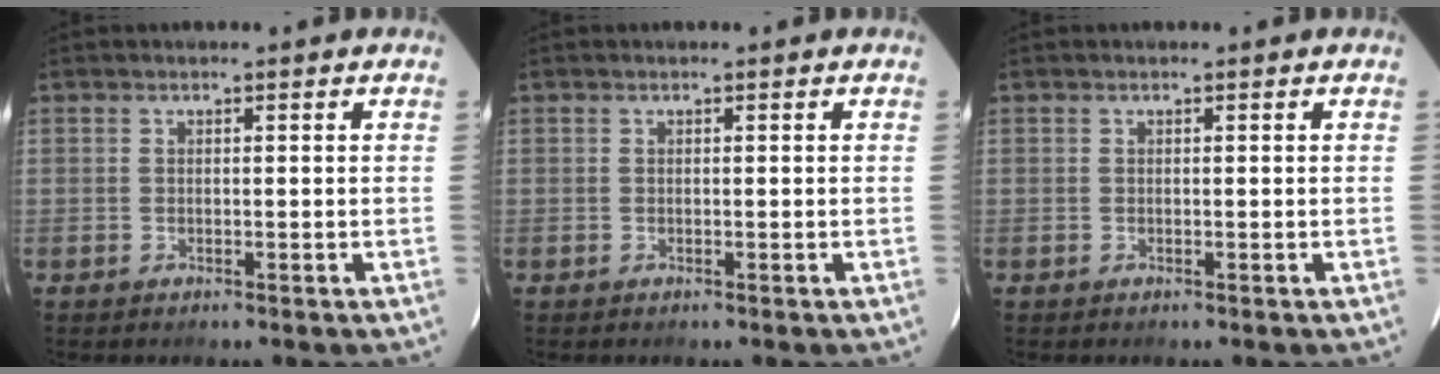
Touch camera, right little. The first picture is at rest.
{"total": 0.0}
{"total": 0.0}